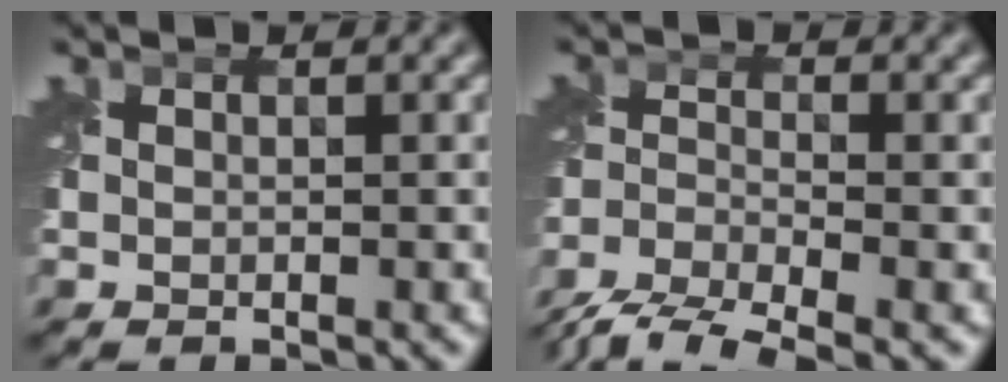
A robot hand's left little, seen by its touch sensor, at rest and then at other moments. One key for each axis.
{"total": 7.8, "fx": -6.6, "fy": 1.8, "fz": 3.6, "tx": -0.079, "ty": -0.029, "tz": -0.126}